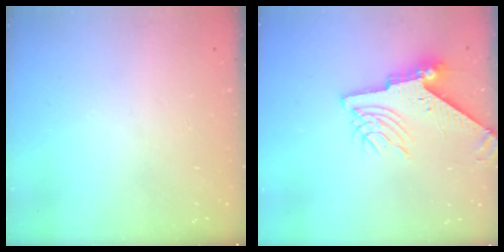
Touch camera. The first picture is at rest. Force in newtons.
{"total": 8.7, "press": 8.7, "slide": 1.2}